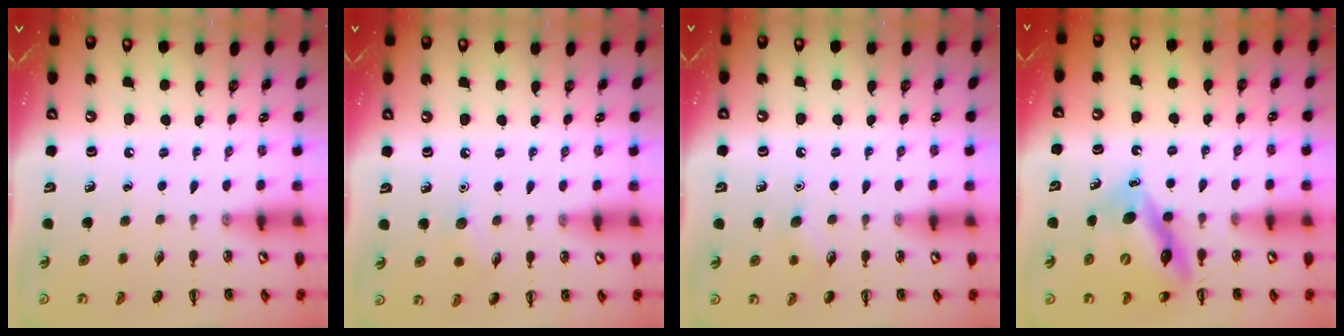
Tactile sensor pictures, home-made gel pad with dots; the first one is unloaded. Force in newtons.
{"total": 6.0, "press": 5.8, "slide": 1.6}
{"total": 5.7, "press": 5.4, "slide": 1.8}
{"total": 11.4, "press": 10.9, "slide": 3.3}